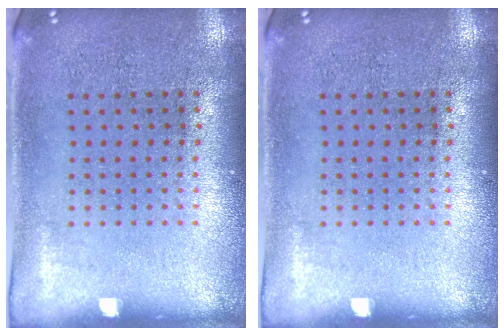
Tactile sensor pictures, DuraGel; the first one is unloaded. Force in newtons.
{"total": 0.0}